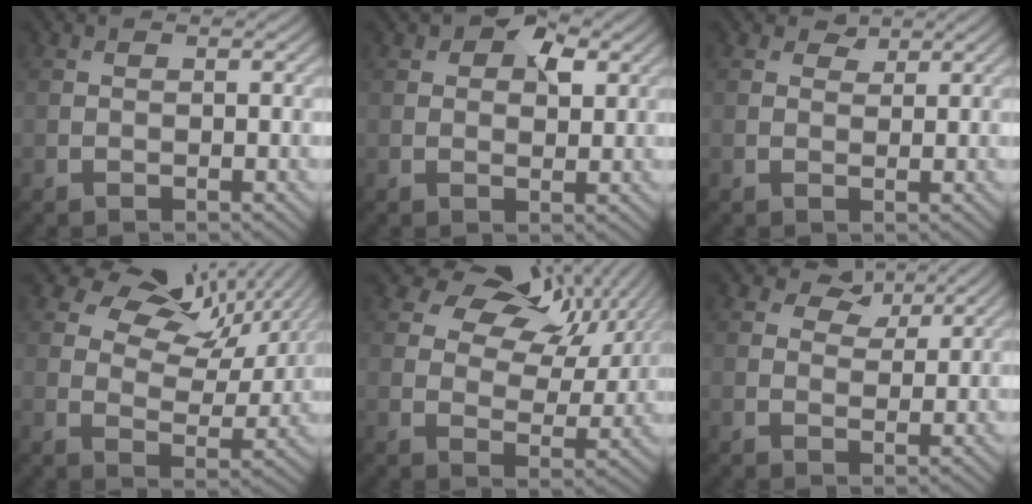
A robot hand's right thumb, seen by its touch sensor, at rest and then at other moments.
{"total": 5.3, "force": [2.5, 3.0, 3.6], "torque": [-0.048, 0.003, 0.035]}
{"total": 1.6, "force": [1.2, 0.9, 0.5], "torque": [-0.008, -0.003, 0.020]}
{"total": 11.7, "force": [7.0, 6.7, 6.6], "torque": [-0.109, 0.005, 0.098]}
{"total": 11.7, "force": [6.5, 7.0, 6.7], "torque": [-0.116, 0.009, 0.099]}
{"total": 3.9, "force": [2.7, 2.1, 1.9], "torque": [-0.032, -0.002, 0.044]}